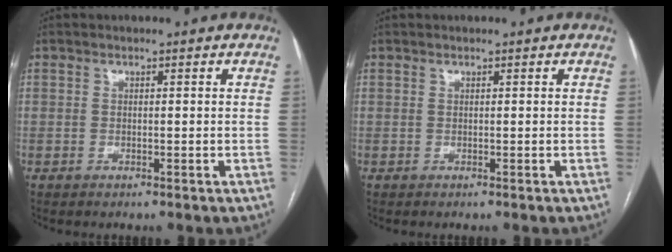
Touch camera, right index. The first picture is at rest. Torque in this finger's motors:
{"motor_torque": [0.06, 0.00, -0.03, -0.01]}